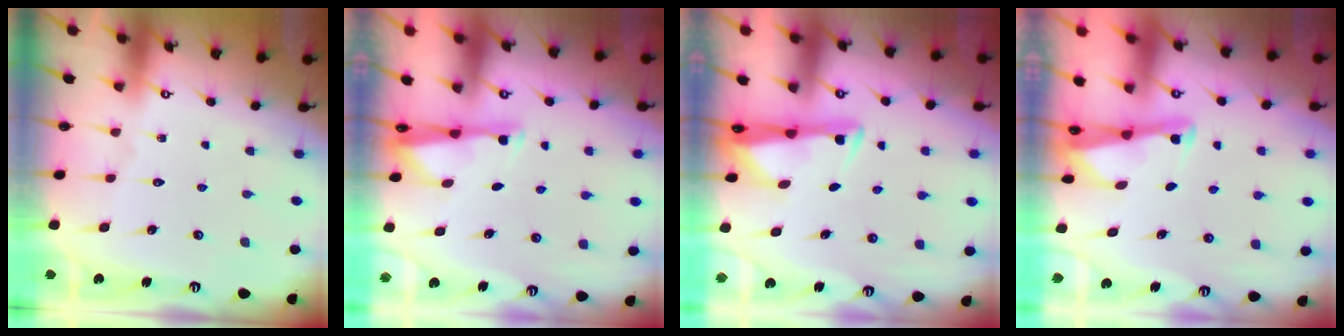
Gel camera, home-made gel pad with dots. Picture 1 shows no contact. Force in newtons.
{"total": 3.0, "press": 2.9, "slide": 0.5}
{"total": 3.2, "press": 3.1, "slide": 0.9}
{"total": 2.6, "press": 2.6, "slide": 0.1}